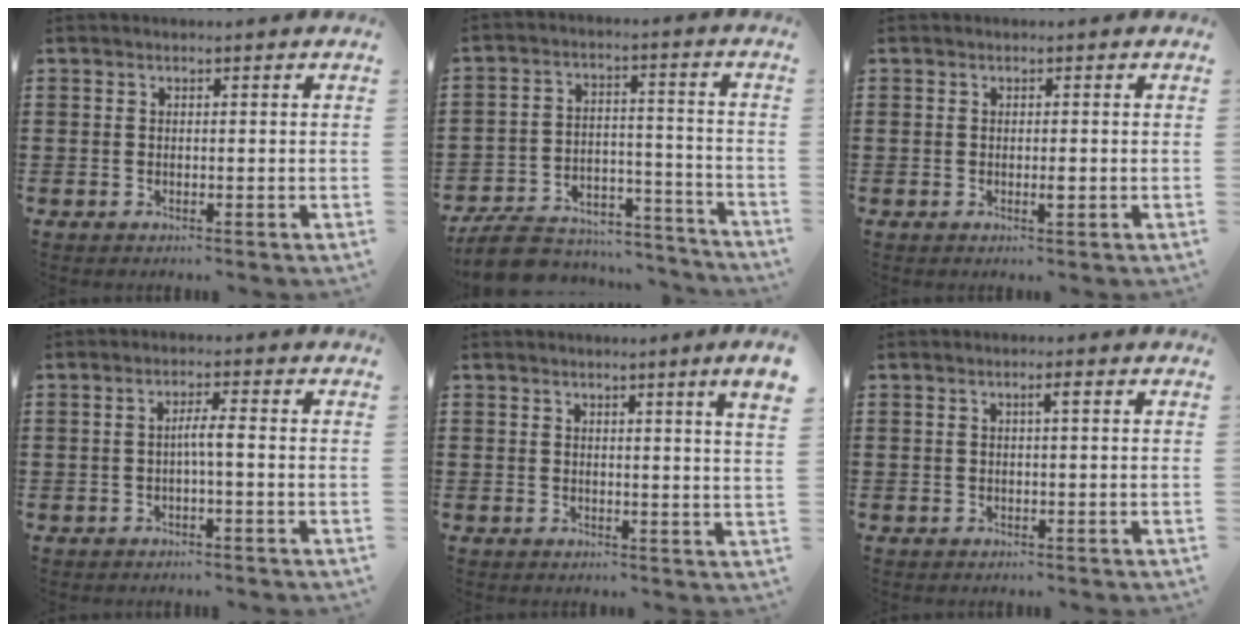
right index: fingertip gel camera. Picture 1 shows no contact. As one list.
[{"total": 8.6, "force": [-7.8, 2.4, 2.5], "torque": [-0.047, 0.022, -0.151]}, {"total": 1.2, "force": [-0.3, 0.3, 1.2], "torque": [-0.021, -0.001, -0.005]}, {"total": 2.5, "force": [-0.5, 0.0, 2.5], "torque": [-0.045, 0.000, -0.011]}, {"total": 2.7, "force": [1.7, -1.0, 1.8], "torque": [-0.035, -0.007, 0.030]}, {"total": 1.4, "force": [0.3, 0.0, 1.3], "torque": [-0.023, 0.001, 0.004]}]